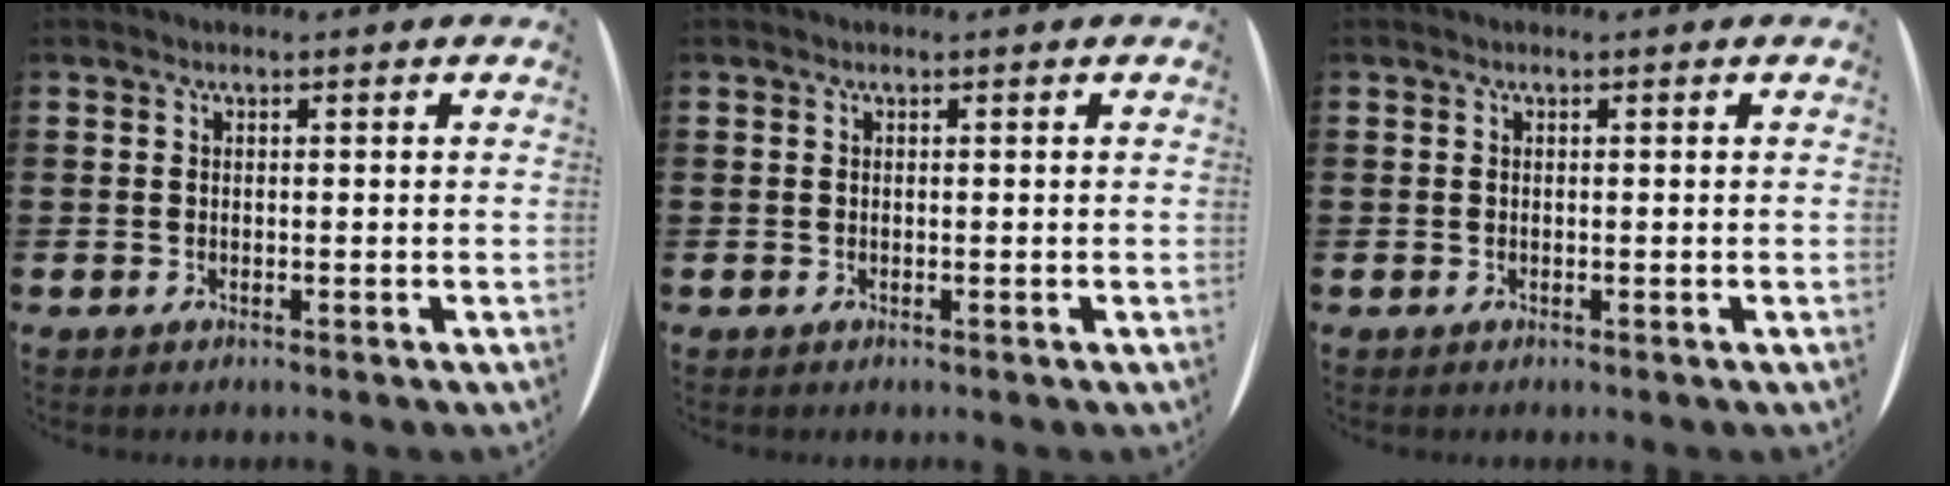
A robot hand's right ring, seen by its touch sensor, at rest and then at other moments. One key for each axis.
{"total": 0.0}
{"total": 0.0}